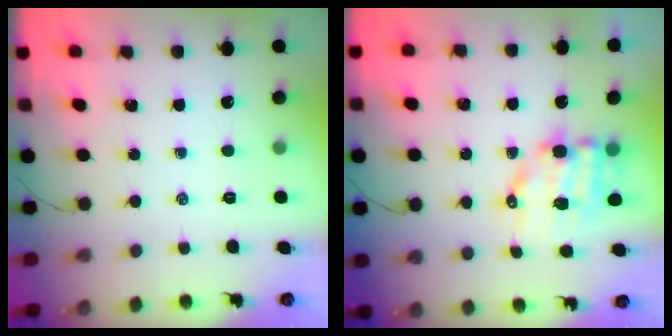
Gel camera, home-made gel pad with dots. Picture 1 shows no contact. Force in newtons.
{"total": 10.2, "press": 10.0, "slide": 1.7}